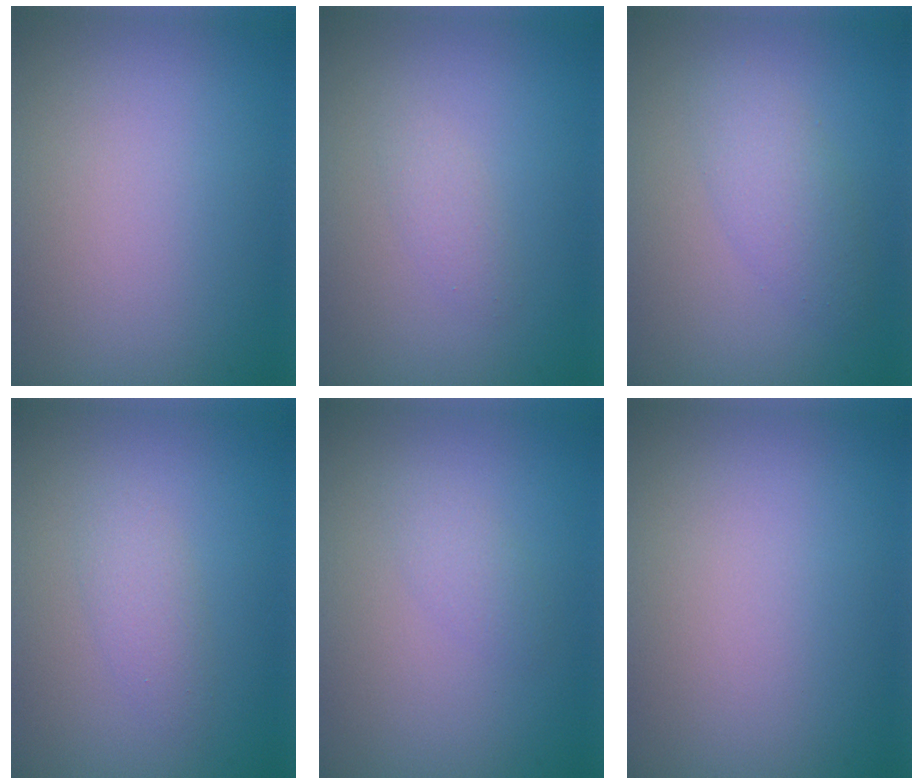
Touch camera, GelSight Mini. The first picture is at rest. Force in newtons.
{"total": 1.2, "press": 1.2, "slide": 0.0}
{"total": 2.6, "press": 2.6, "slide": 0.1}
{"total": 1.8, "press": 1.8, "slide": 0.0}
{"total": 1.3, "press": 1.3, "slide": 0.0}
{"total": 0.0}